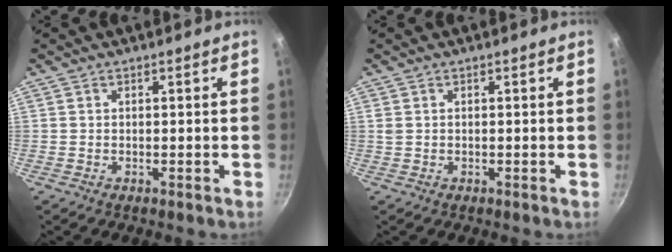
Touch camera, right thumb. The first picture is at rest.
{"total": 0.7, "force": [0.2, 0.5, 0.4], "torque": [-0.008, 0.002, 0.005]}